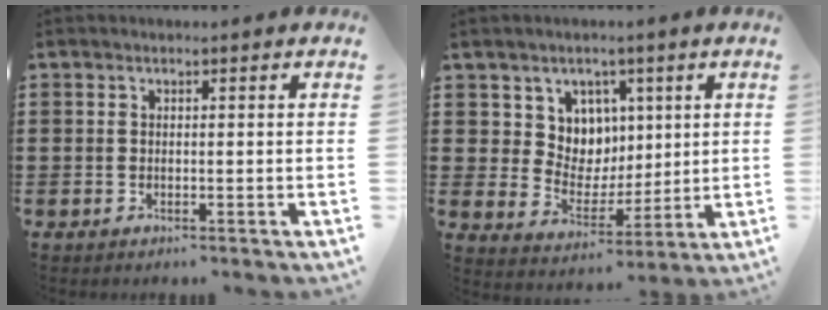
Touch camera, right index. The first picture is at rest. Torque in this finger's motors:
{"motor_torque": [0.57, 0.09, 0.15, 0.03]}